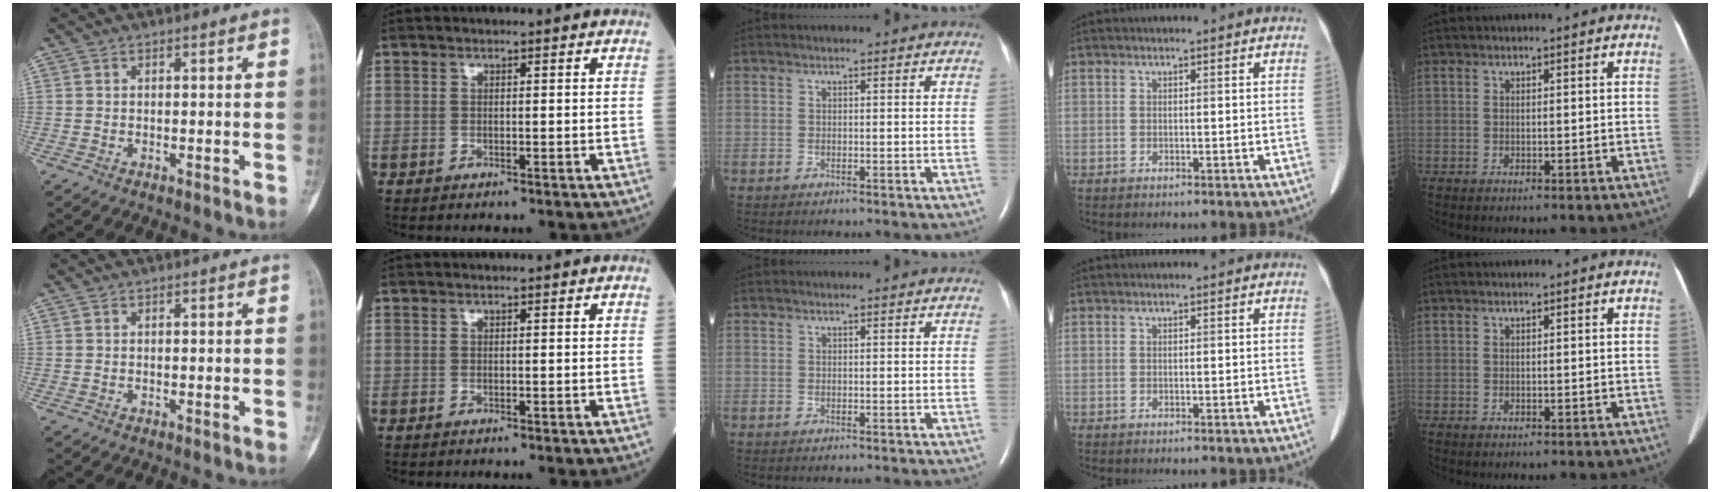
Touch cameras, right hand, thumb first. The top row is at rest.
{}